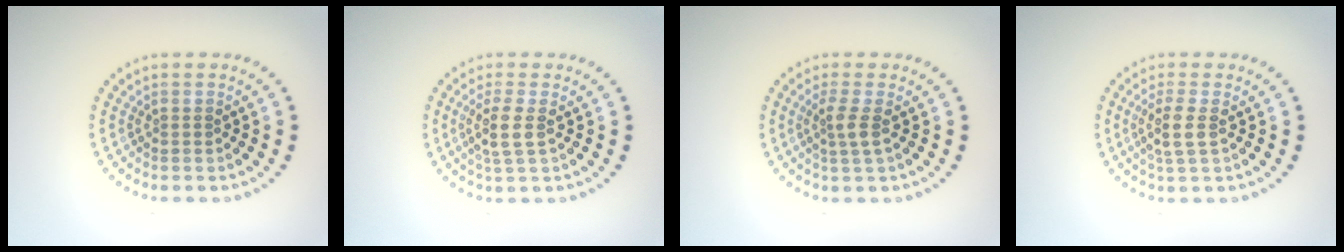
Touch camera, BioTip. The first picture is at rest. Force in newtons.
{"total": 2.4, "press": 2.0, "slide": 1.3}
{"total": 1.8, "press": 1.4, "slide": 1.0}
{"total": 2.3, "press": 2.1, "slide": 1.0}